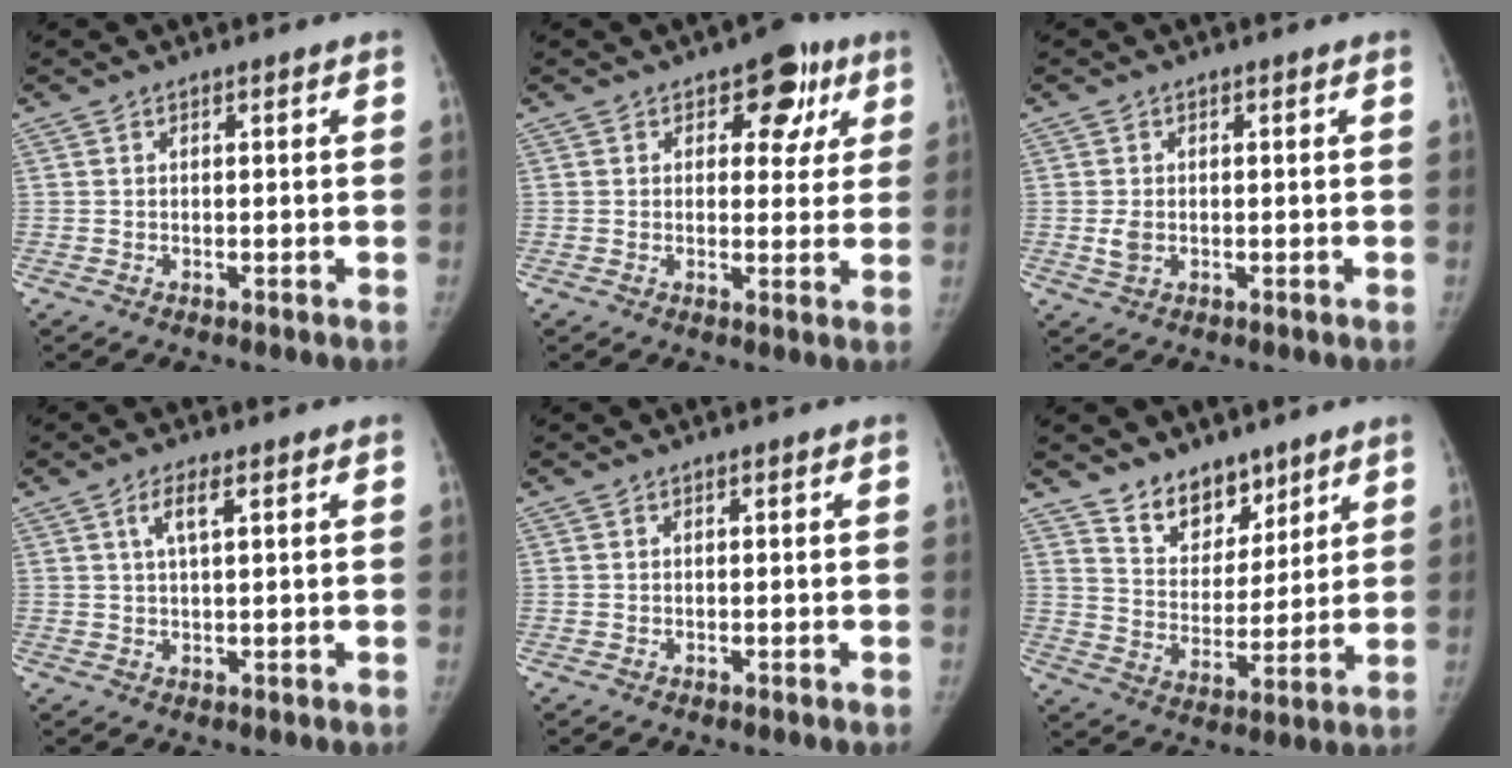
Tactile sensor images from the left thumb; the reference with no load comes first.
{"total": 7.8, "force": [3.5, 5.1, 4.8], "torque": [-0.007, -0.007, 0.036]}
{"total": 2.3, "force": [-0.3, 1.6, 1.6], "torque": [-0.031, -0.003, -0.004]}
{"total": 3.5, "force": [1.5, 0.9, 3.0], "torque": [-0.060, 0.001, 0.030]}
{"total": 0.0}
{"total": 10.1, "force": [7.8, 5.7, 3.1], "torque": [-0.009, -0.062, 0.146]}